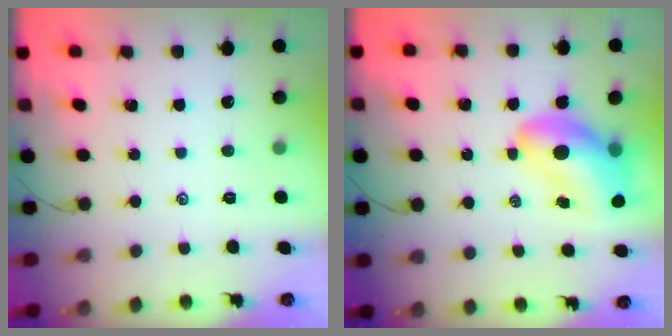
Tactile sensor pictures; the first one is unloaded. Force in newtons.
{"total": 13.2, "press": 12.7, "slide": 3.9}